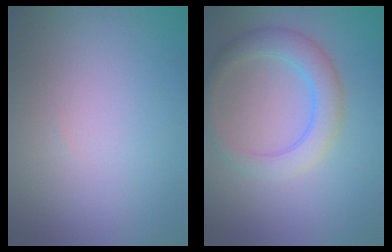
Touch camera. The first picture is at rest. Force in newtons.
{"total": 4.2, "press": 4.2, "slide": 0.1}